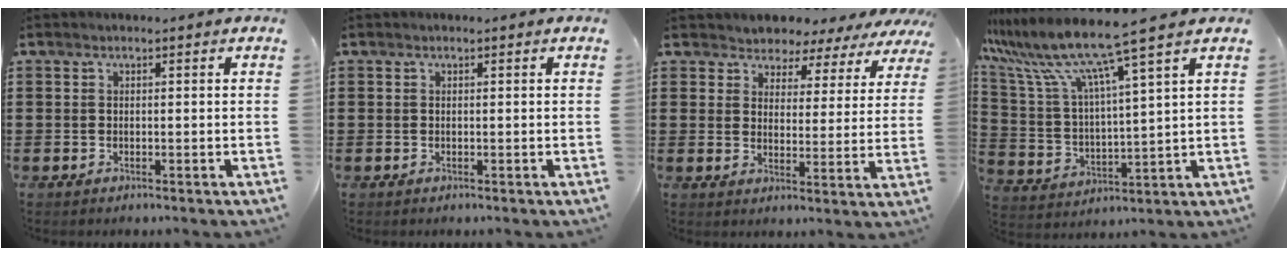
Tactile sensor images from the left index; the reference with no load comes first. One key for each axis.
{"total": 0.0}
{"total": 3.9, "fx": 3.6, "fy": 1.3, "fz": -0.4, "tx": -0.020, "ty": -0.023, "tz": 0.060}
{"total": 9.8, "fx": 7.8, "fy": 0.0, "fz": 5.9, "tx": -0.150, "ty": -0.050, "tz": 0.124}